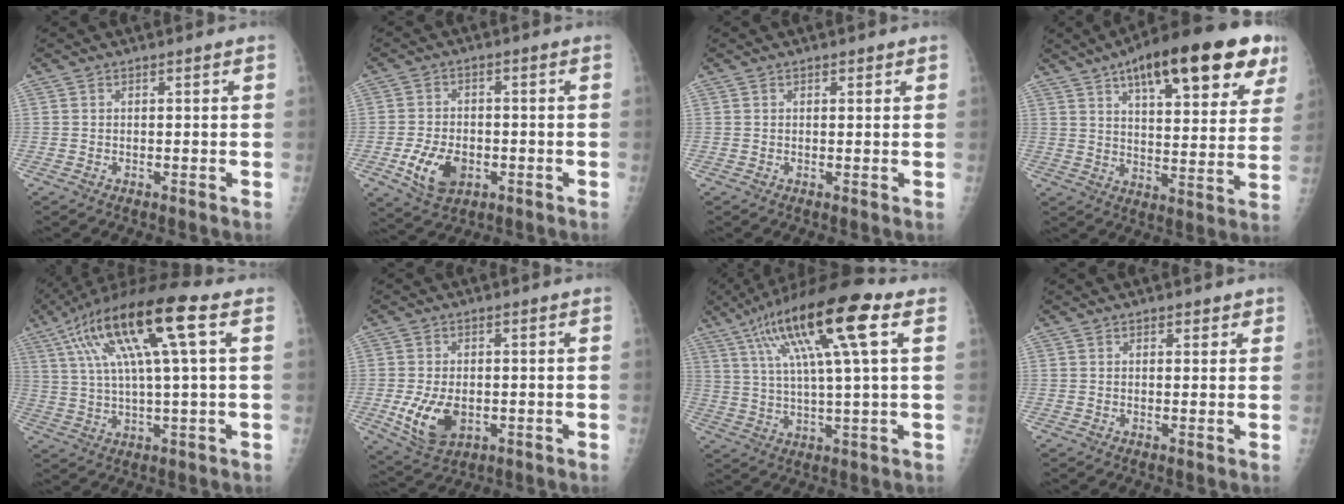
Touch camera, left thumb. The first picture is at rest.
{"total": 8.5, "force": [-3.0, 5.6, 5.7], "torque": [-0.095, 0.006, -0.047]}
{"total": 0.7, "force": [0.5, 0.5, 0.2], "torque": [0.005, -0.003, 0.003]}
{"total": 25.3, "force": [13.7, 8.5, 19.4], "torque": [-0.250, -0.018, 0.196]}
{"total": 18.4, "force": [6.5, 3.3, 16.8], "torque": [-0.322, 0.018, 0.110]}
{"total": 9.0, "force": [-2.0, 5.7, 6.6], "torque": [-0.120, -0.006, -0.022]}
{"total": 18.8, "force": [7.5, 3.1, 16.9], "torque": [-0.306, 0.006, 0.122]}
{"total": 1.5, "force": [0.9, 1.0, 0.5], "torque": [0.012, -0.004, 0.007]}